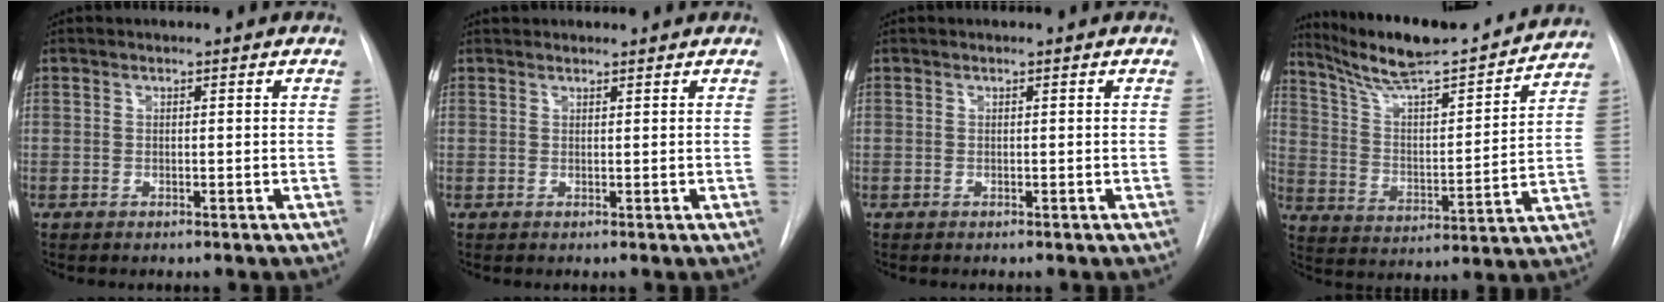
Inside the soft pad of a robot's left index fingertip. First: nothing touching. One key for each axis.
{"total": 2.8, "fx": 2.7, "fy": 0.7, "fz": 0.6, "tx": -0.007, "ty": 0.032, "tz": 0.039}
{"total": 0.0}
{"total": 21.4, "fx": 19.4, "fy": 2.3, "fz": 8.8, "tx": -0.142, "ty": -0.005, "tz": 0.295}